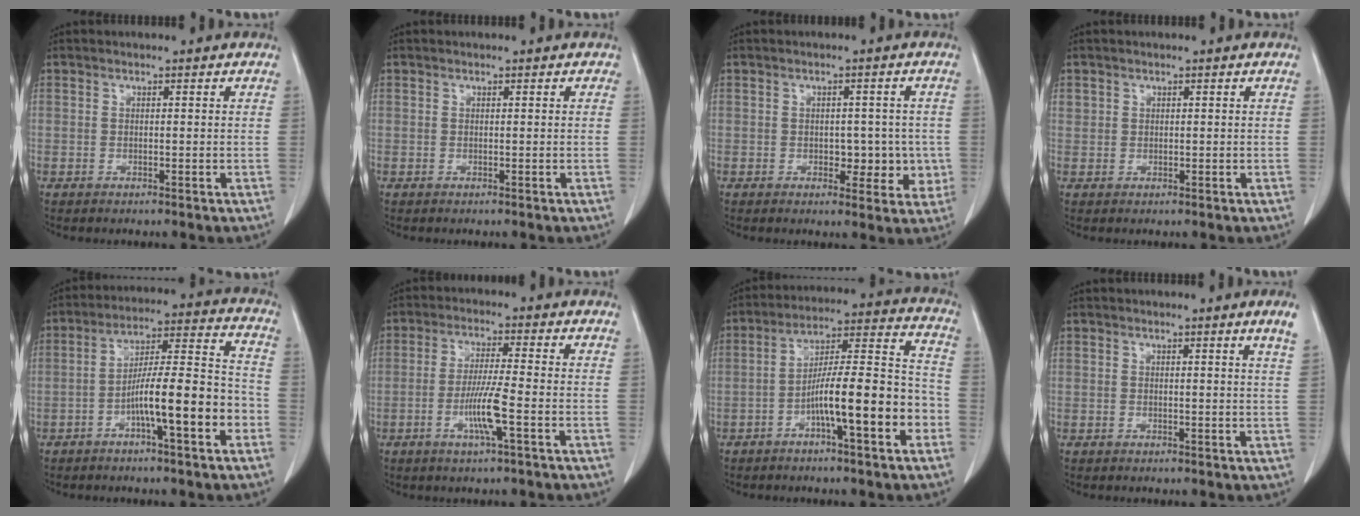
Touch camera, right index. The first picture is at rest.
{"total": 0.0}
{"total": 4.9, "force": [-0.9, 3.2, 3.6], "torque": [-0.023, 0.007, -0.010]}
{"total": 1.1, "force": [0.3, 1.0, 0.1], "torque": [0.006, 0.009, 0.005]}
{"total": 12.3, "force": [-4.8, 1.2, 11.2], "torque": [-0.187, 0.020, -0.078]}
{"total": 6.1, "force": [-2.3, -0.5, 5.7], "torque": [-0.110, -0.007, -0.045]}
{"total": 13.5, "force": [-5.2, 1.5, 12.4], "torque": [-0.199, 0.022, -0.084]}
{"total": 2.0, "force": [1.4, -0.8, 1.2], "torque": [-0.028, -0.014, 0.016]}